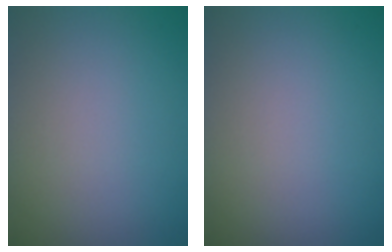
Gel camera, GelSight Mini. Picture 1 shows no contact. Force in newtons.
{"total": 0.0}